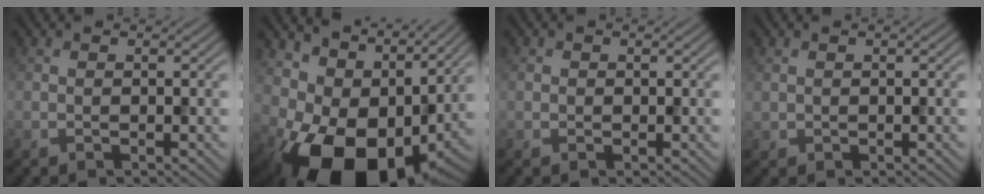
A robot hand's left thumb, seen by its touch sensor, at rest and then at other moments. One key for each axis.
{"total": 15.2, "fx": -0.5, "fy": 10.4, "fz": 11.1, "tx": -0.199, "ty": -0.029, "tz": 0.011}
{"total": 0.6, "fx": 0.0, "fy": 0.6, "fz": 0.0, "tx": 0.001, "ty": -0.003, "tz": -0.002}
{"total": 0.6, "fx": 0.4, "fy": 0.5, "fz": 0.1, "tx": -0.004, "ty": -0.003, "tz": 0.012}